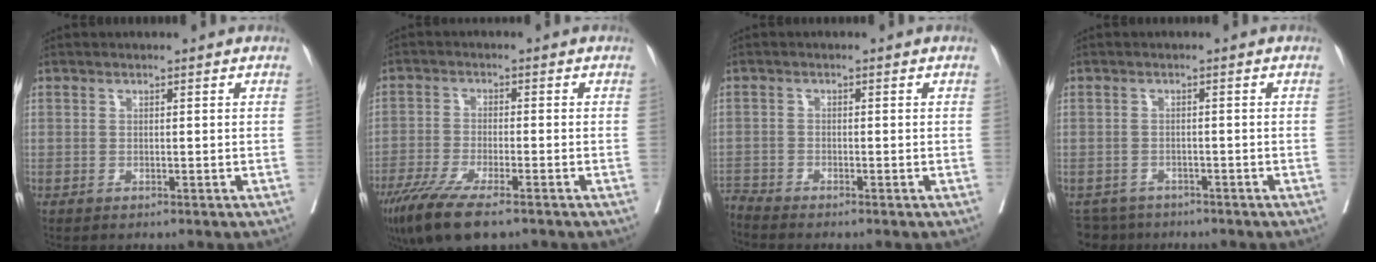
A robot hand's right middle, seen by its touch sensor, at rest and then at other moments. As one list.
[{"total": 10.5, "force": [-7.4, 1.8, 7.3], "torque": [-0.126, -0.025, -0.123]}, {"total": 2.2, "force": [-2.0, -0.8, -0.3], "torque": [0.001, -0.013, -0.042]}, {"total": 4.2, "force": [-3.7, 2.0, -0.4], "torque": [0.006, -0.004, -0.060]}]